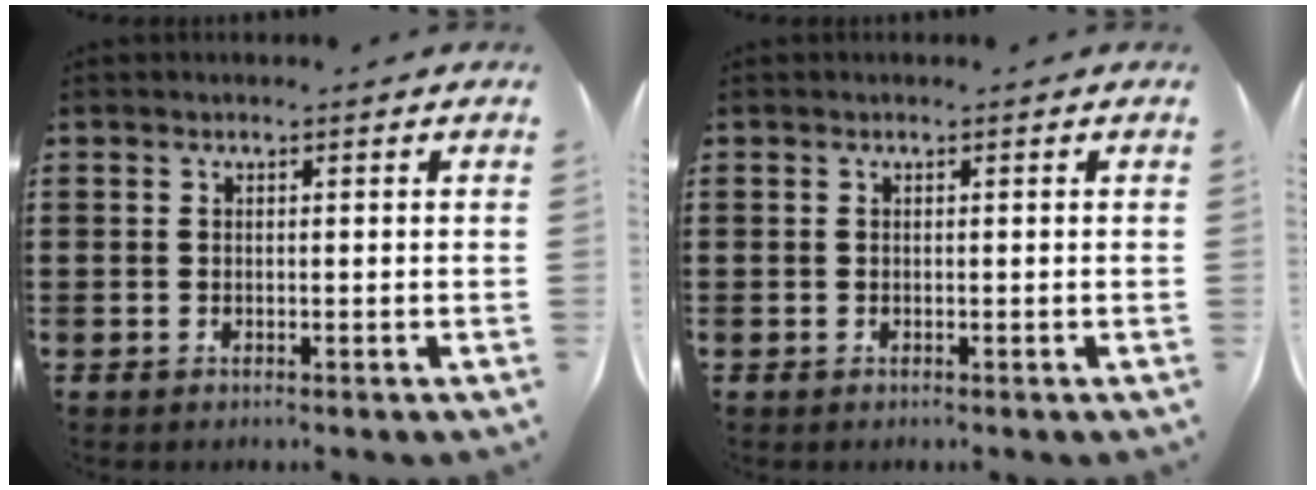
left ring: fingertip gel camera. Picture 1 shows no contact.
{"total": 0.0}